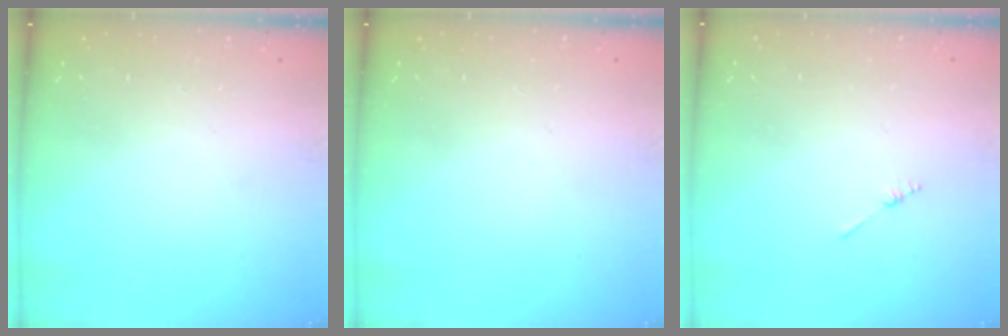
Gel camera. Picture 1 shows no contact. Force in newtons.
{"total": 0.0}
{"total": 1.3, "press": 1.3, "slide": 0.3}